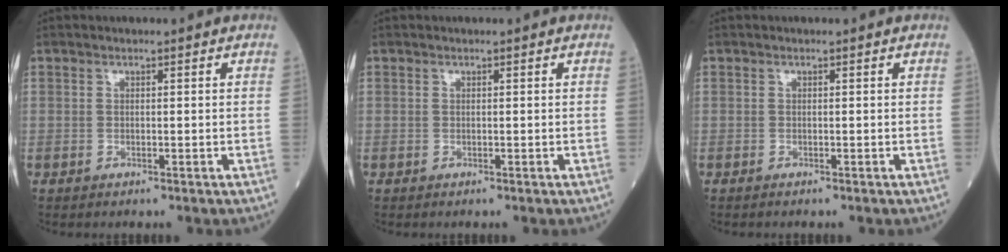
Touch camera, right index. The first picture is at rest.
{"total": 0.0}
{"total": 0.0}